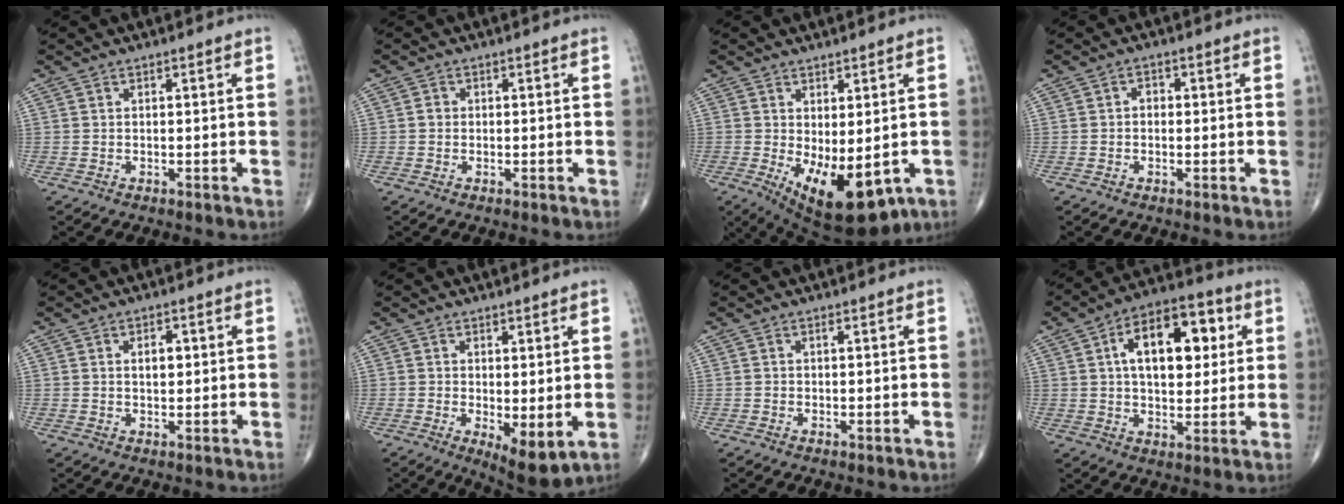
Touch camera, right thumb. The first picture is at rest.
{"total": 1.1, "force": [-0.1, 1.0, 0.4], "torque": [-0.002, 0.003, -0.004]}
{"total": 13.2, "force": [-3.5, 6.1, 11.1], "torque": [-0.165, -0.018, -0.029]}
{"total": 1.8, "force": [0.0, 1.4, 1.2], "torque": [-0.010, 0.010, -0.004]}
{"total": 3.1, "force": [0.7, 1.8, 2.4], "torque": [-0.030, -0.001, 0.010]}
{"total": 6.6, "force": [-0.8, 2.5, 6.1], "torque": [-0.090, -0.022, -0.006]}
{"total": 0.6, "force": [0.1, 0.2, 0.6], "torque": [-0.011, 0.001, 0.002]}
{"total": 16.8, "force": [4.2, 9.3, 13.3], "torque": [-0.172, 0.011, 0.062]}